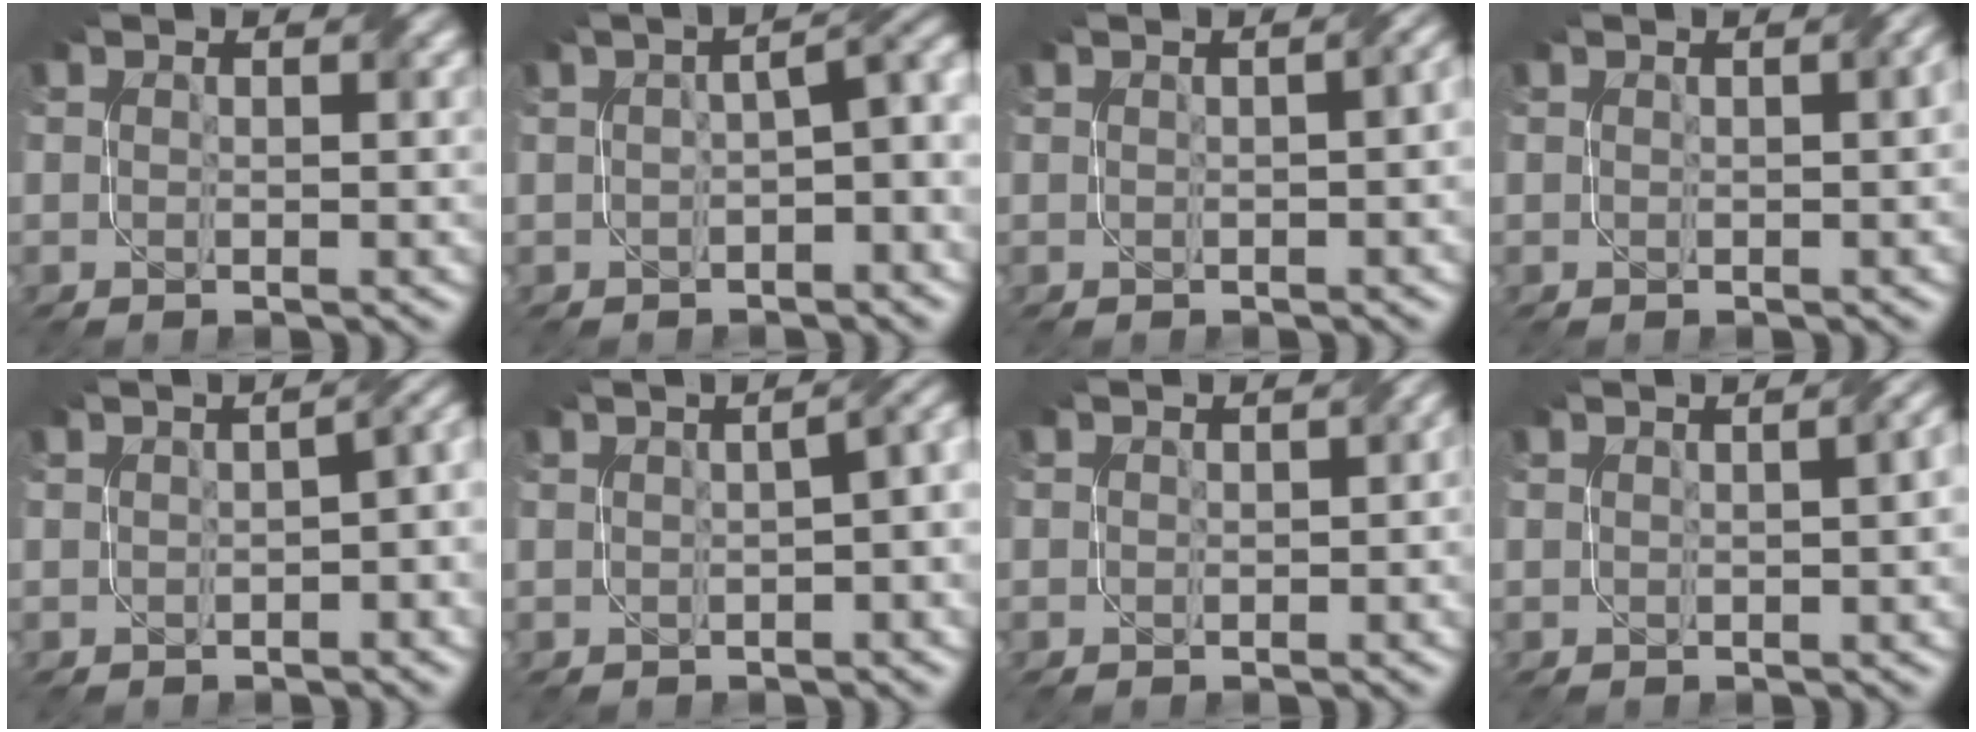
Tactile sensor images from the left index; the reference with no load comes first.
{"total": 5.1, "force": [-0.3, 1.7, 4.8], "torque": [-0.046, 0.015, -0.001]}
{"total": 3.8, "force": [0.2, 1.9, 3.3], "torque": [-0.010, 0.017, 0.004]}
{"total": 2.1, "force": [0.3, 0.9, 1.9], "torque": [-0.007, 0.009, 0.007]}
{"total": 5.2, "force": [-0.6, 2.5, 4.6], "torque": [-0.024, 0.006, 0.001]}
{"total": 7.1, "force": [0.5, 3.7, 6.1], "torque": [-0.027, 0.022, -0.005]}
{"total": 1.5, "force": [0.0, 1.0, 1.1], "torque": [-0.008, 0.002, 0.006]}
{"total": 4.1, "force": [0.7, 2.1, 3.5], "torque": [-0.006, 0.026, 0.002]}